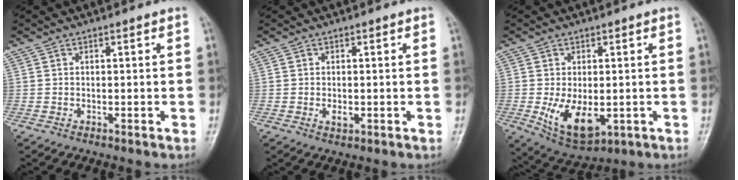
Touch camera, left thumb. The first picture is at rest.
{"total": 1.5, "force": [-0.2, 1.0, 1.2], "torque": [-0.018, -0.002, -0.003]}
{"total": 9.4, "force": [-1.6, 5.4, 7.6], "torque": [-0.123, -0.014, -0.010]}